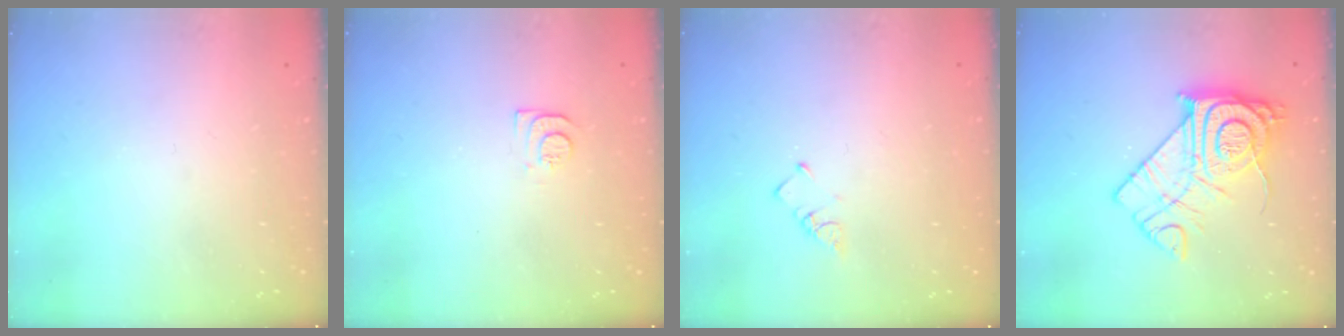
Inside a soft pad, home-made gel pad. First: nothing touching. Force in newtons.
{"total": 8.2, "press": 8.2, "slide": 0.9}
{"total": 1.9, "press": 1.9, "slide": 0.3}
{"total": 17.2, "press": 17.1, "slide": 1.3}